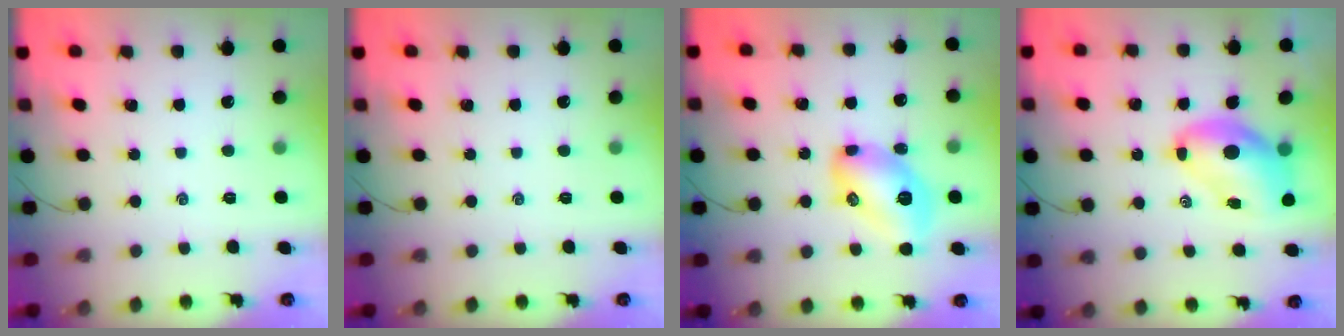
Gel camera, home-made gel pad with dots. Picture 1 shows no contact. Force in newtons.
{"total": 0.0}
{"total": 12.7, "press": 12.7, "slide": 0.8}
{"total": 8.9, "press": 8.5, "slide": 2.7}